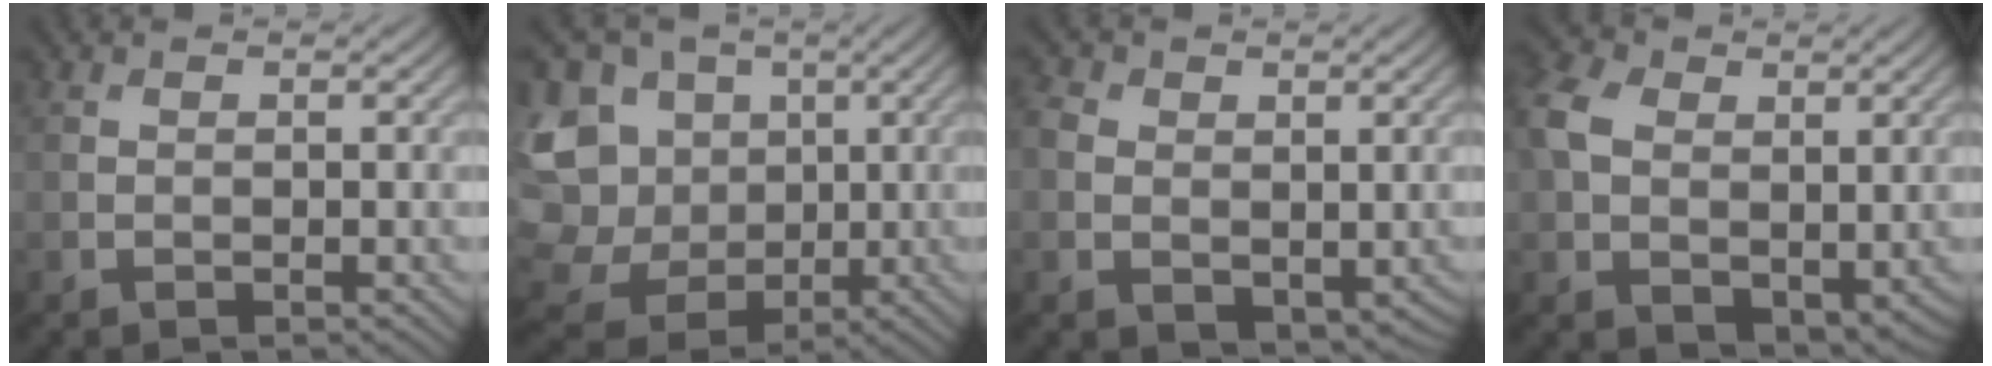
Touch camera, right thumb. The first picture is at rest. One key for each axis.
{"total": 17.6, "fx": 0.3, "fy": 15.9, "fz": 7.7, "tx": -0.267, "ty": -0.001, "tz": 0.006}
{"total": 4.9, "fx": 0.6, "fy": 4.0, "fz": 2.7, "tx": -0.075, "ty": -0.010, "tz": 0.015}
{"total": 9.4, "fx": 1.5, "fy": 6.8, "fz": 6.3, "tx": -0.180, "ty": -0.002, "tz": 0.027}